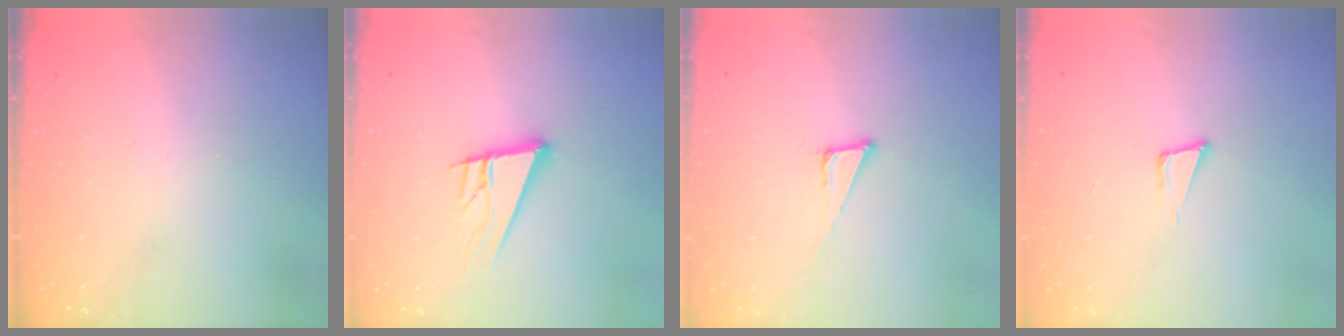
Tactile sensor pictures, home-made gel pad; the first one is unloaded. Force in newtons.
{"total": 13.1, "press": 12.7, "slide": 3.4}
{"total": 4.3, "press": 4.3, "slide": 0.2}
{"total": 4.0, "press": 2.7, "slide": 2.9}